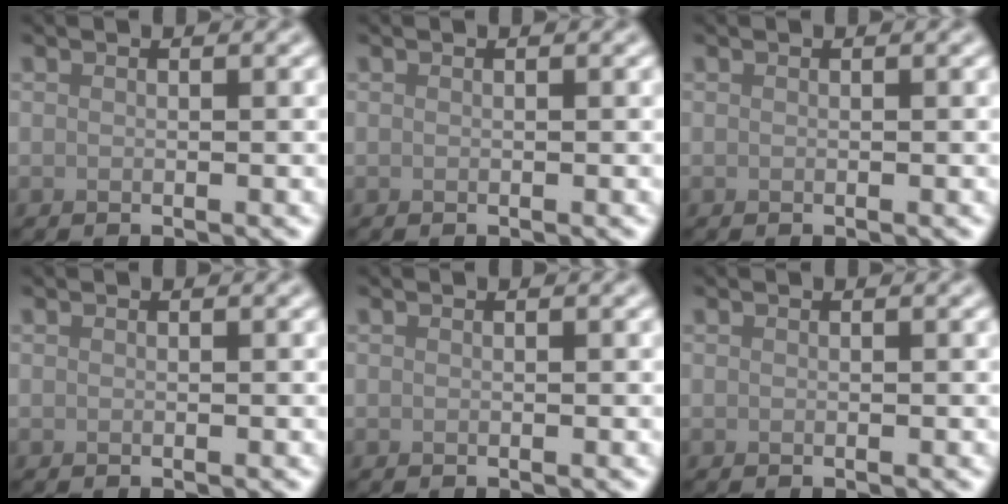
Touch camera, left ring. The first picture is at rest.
{"total": 0.0}
{"total": 0.0}
{"total": 0.0}
{"total": 0.0}
{"total": 0.0}